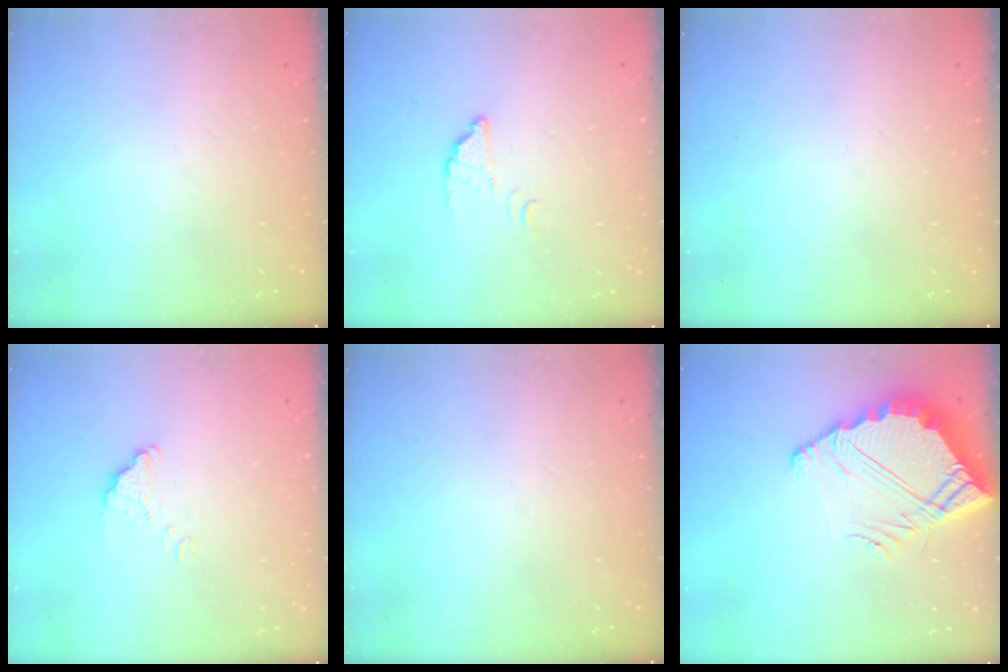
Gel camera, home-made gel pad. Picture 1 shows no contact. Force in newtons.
{"total": 3.1, "press": 3.1, "slide": 0.2}
{"total": 0.0}
{"total": 1.5, "press": 1.5, "slide": 0.1}
{"total": 0.0}
{"total": 9.1, "press": 9.0, "slide": 0.6}